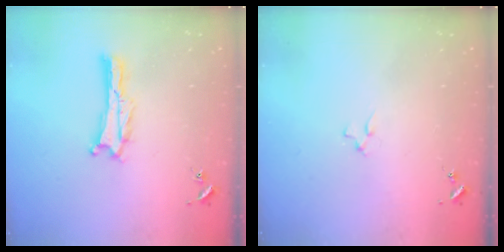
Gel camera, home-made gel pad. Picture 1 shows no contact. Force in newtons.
{"total": 0.9, "press": 0.9, "slide": 0.2}